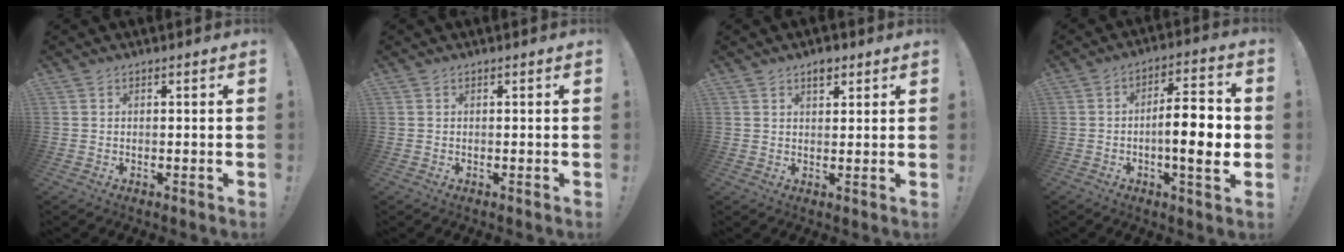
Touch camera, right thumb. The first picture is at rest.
{"total": 0.0}
{"total": 3.4, "force": [2.0, 2.0, 1.9], "torque": [-0.018, -0.008, 0.033]}
{"total": 13.3, "force": [-2.1, 3.5, 12.7], "torque": [-0.186, 0.009, -0.041]}